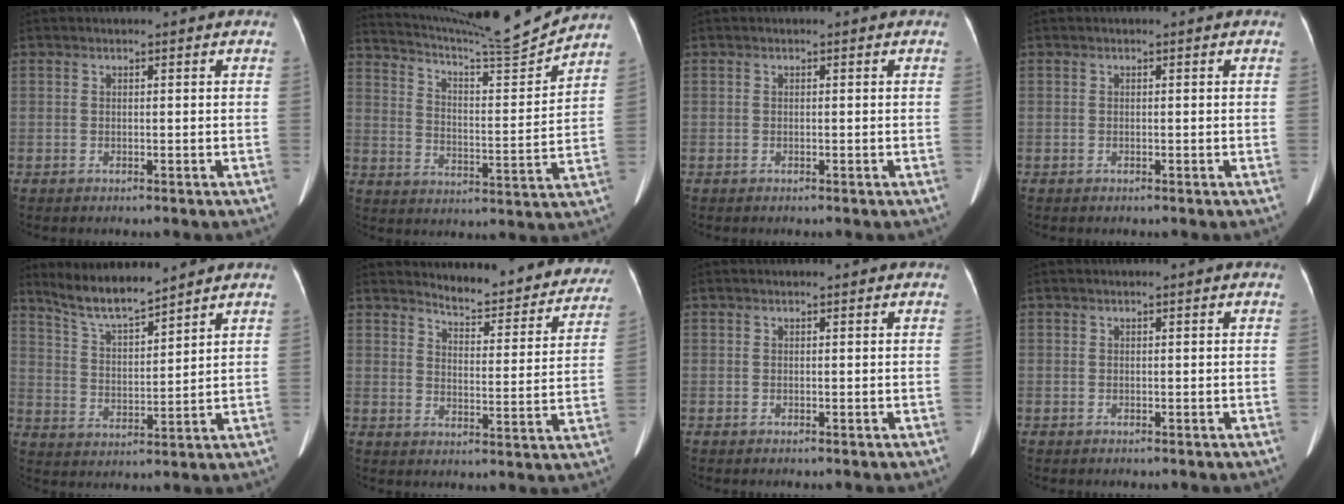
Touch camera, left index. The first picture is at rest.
{"total": 15.3, "force": [14.7, -2.0, 3.7], "torque": [-0.077, -0.039, 0.228]}
{"total": 0.0}
{"total": 0.0}
{"total": 7.8, "force": [7.2, 0.2, 2.7], "torque": [-0.063, -0.001, 0.143]}
{"total": 15.0, "force": [14.3, 3.0, 3.3], "torque": [-0.021, -0.042, 0.162]}
{"total": 0.0}
{"total": 0.0}